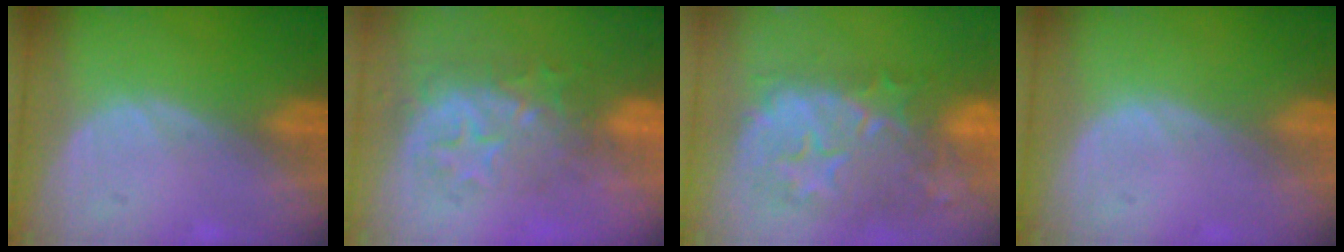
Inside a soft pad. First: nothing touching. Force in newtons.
{"total": 9.0, "press": 8.0, "slide": 4.2}
{"total": 11.6, "press": 10.7, "slide": 4.5}
{"total": 0.0}